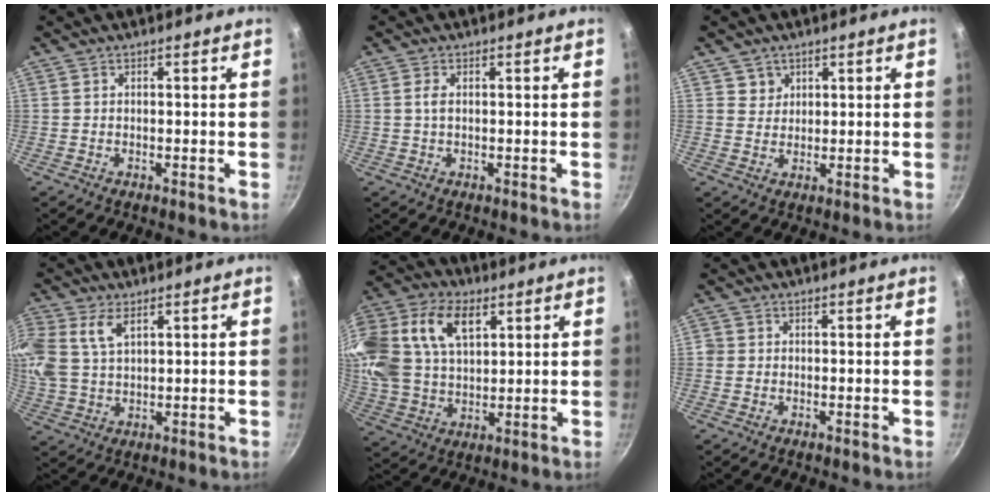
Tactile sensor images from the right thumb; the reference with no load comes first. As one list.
[{"total": 1.5, "force": [0.2, 0.8, 1.3], "torque": [-0.030, 0.001, 0.002]}, {"total": 2.7, "force": [1.7, 2.1, 0.0], "torque": [0.019, -0.011, 0.027]}, {"total": 12.9, "force": [5.2, 7.8, 8.9], "torque": [-0.230, 0.001, 0.106]}, {"total": 28.0, "force": [9.5, 18.3, 18.9], "torque": [-0.456, 0.049, 0.184]}, {"total": 1.3, "force": [0.0, 1.3, 0.3], "torque": [0.003, 0.003, -0.002]}]